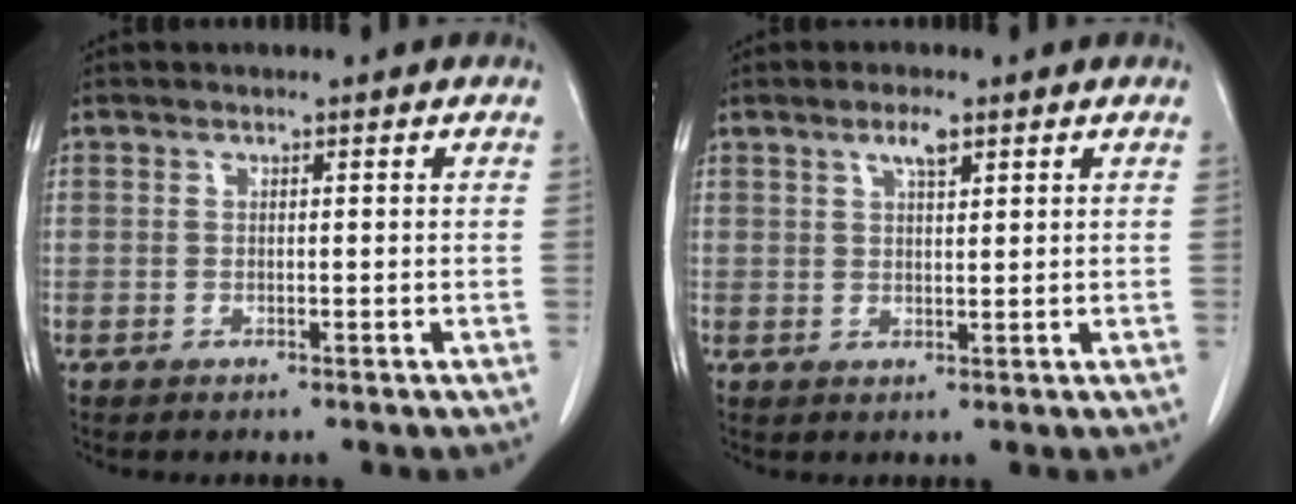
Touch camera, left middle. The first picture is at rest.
{"total": 2.9, "force": [1.8, 0.6, 2.2], "torque": [-0.044, 0.002, 0.032]}